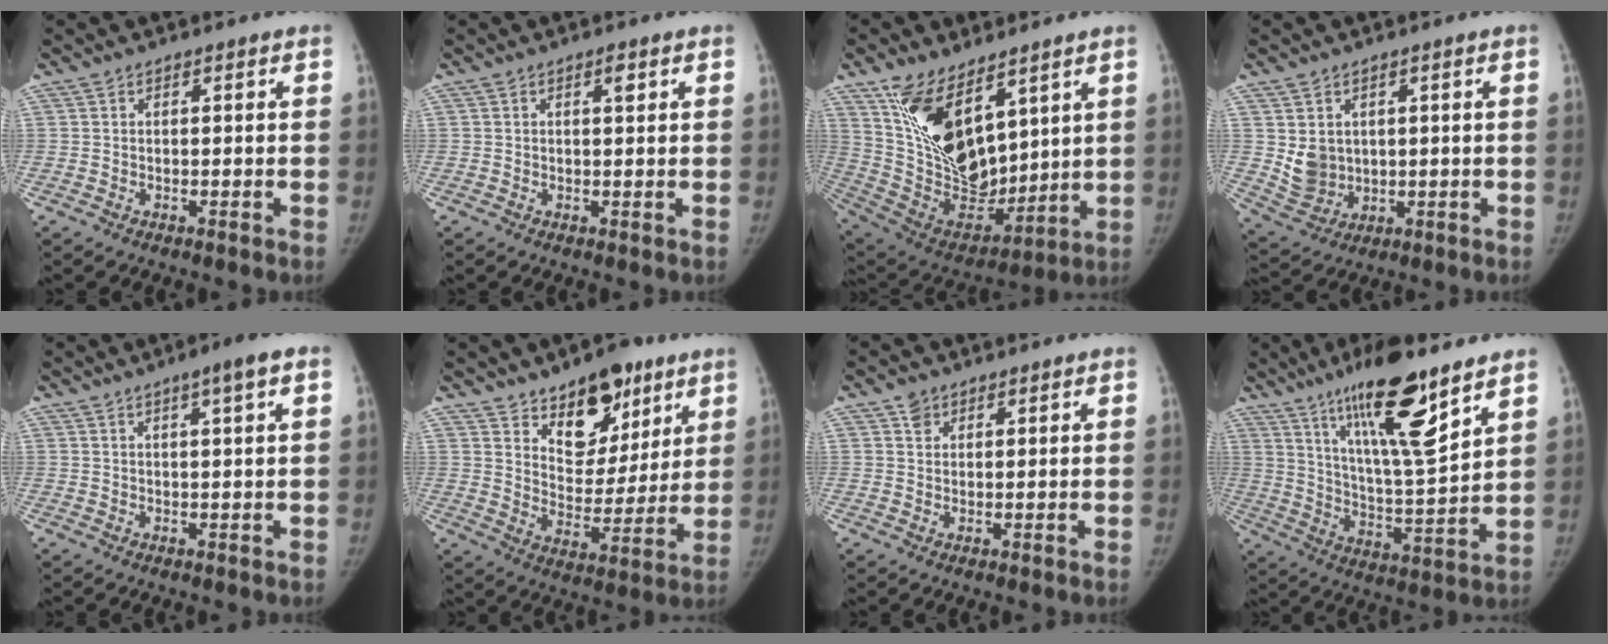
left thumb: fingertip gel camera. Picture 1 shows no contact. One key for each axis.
{"total": 1.5, "fx": 0.8, "fy": 0.5, "fz": 1.3, "tx": -0.014, "ty": -0.001, "tz": 0.010}
{"total": 20.4, "fx": 10.4, "fy": 10.6, "fz": 14.0, "tx": -0.216, "ty": -0.057, "tz": 0.216}
{"total": 6.4, "fx": 1.4, "fy": 5.4, "fz": 3.1, "tx": -0.039, "ty": -0.017, "tz": 0.049}
{"total": 4.9, "fx": 2.4, "fy": 0.5, "fz": 4.2, "tx": -0.061, "ty": 0.003, "tz": 0.033}
{"total": 14.6, "fx": 9.5, "fy": 8.1, "fz": 7.6, "tx": -0.066, "ty": -0.064, "tz": 0.156}
{"total": 2.6, "fx": 1.7, "fy": 1.9, "fz": 0.6, "tx": 0.005, "ty": -0.010, "tz": 0.027}
{"total": 18.7, "fx": 12.1, "fy": 3.1, "fz": 13.9, "tx": -0.220, "ty": -0.070, "tz": 0.214}